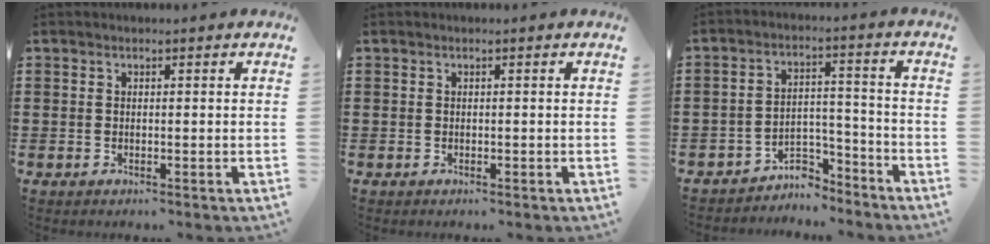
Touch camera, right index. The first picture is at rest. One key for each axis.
{"total": 0.0}
{"total": 5.2, "fx": -4.9, "fy": 1.3, "fz": 1.0, "tx": -0.029, "ty": 0.007, "tz": -0.101}